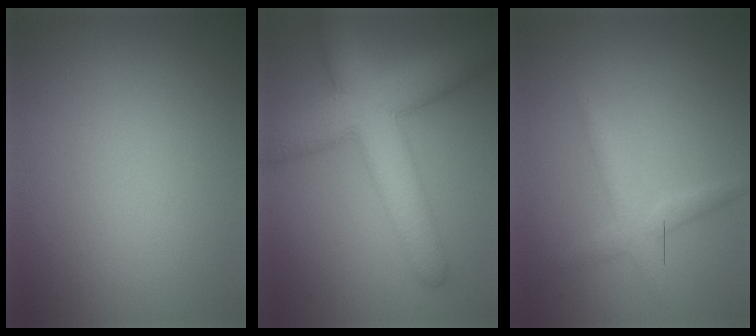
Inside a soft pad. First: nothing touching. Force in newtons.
{"total": 9.1, "press": 9.1, "slide": 0.4}
{"total": 2.1, "press": 2.1, "slide": 0.1}